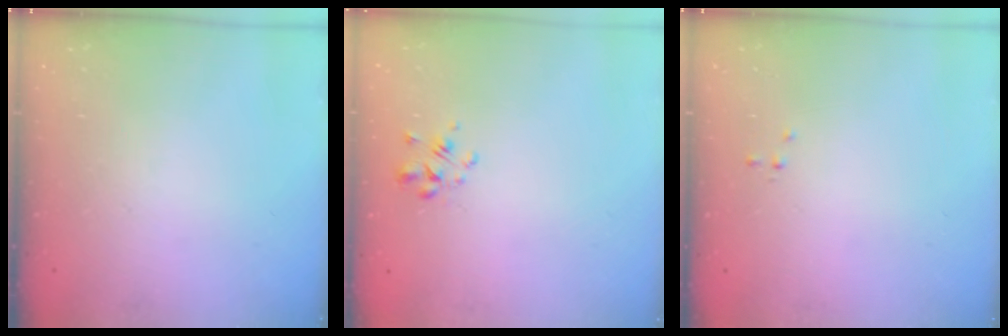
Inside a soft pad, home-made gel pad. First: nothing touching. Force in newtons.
{"total": 2.0, "press": 1.8, "slide": 0.9}
{"total": 0.0}